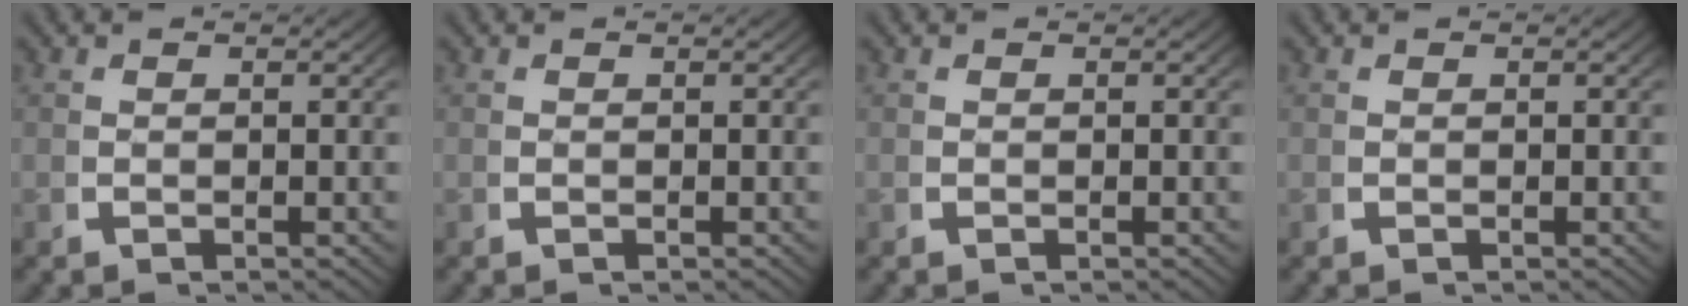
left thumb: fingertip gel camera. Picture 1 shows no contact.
{"total": 0.0}
{"total": 0.0}
{"total": 0.0}